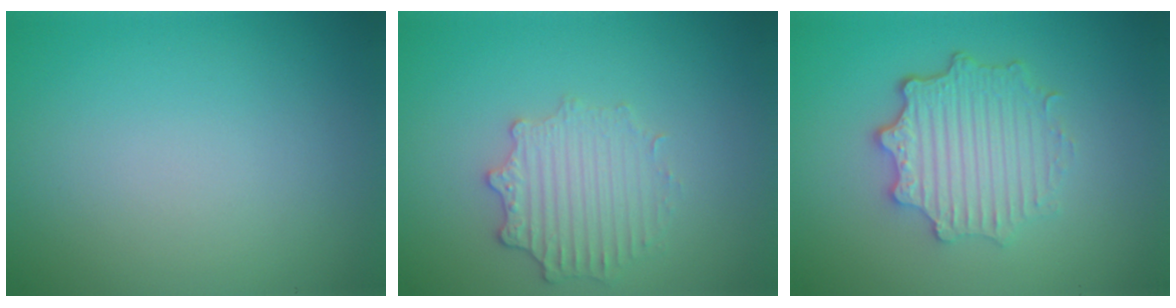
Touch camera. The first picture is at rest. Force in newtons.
{"total": 2.8, "press": 2.5, "slide": 1.4}
{"total": 4.9, "press": 3.7, "slide": 3.2}